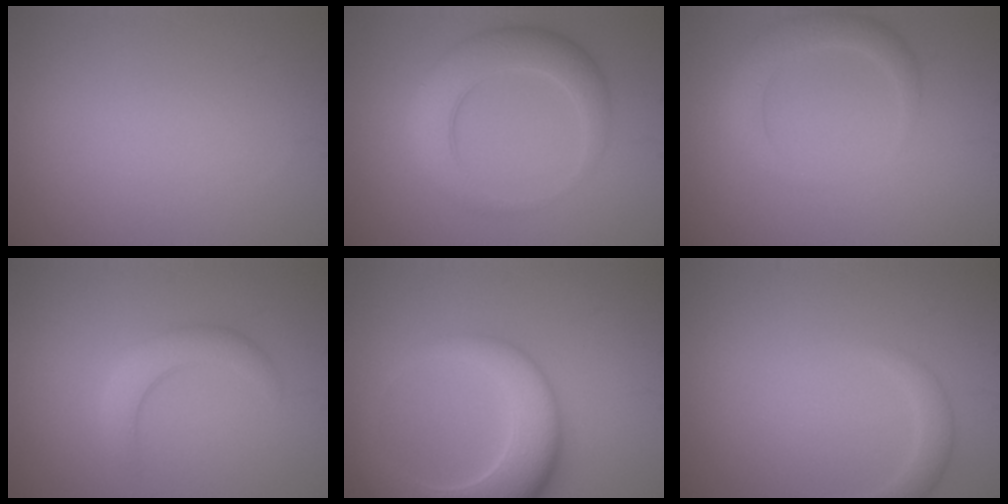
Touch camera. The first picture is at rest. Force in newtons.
{"total": 5.1, "press": 5.1, "slide": 0.2}
{"total": 2.8, "press": 2.8, "slide": 0.2}
{"total": 2.6, "press": 2.6, "slide": 0.2}
{"total": 8.8, "press": 8.8, "slide": 0.7}
{"total": 1.7, "press": 1.7, "slide": 0.1}